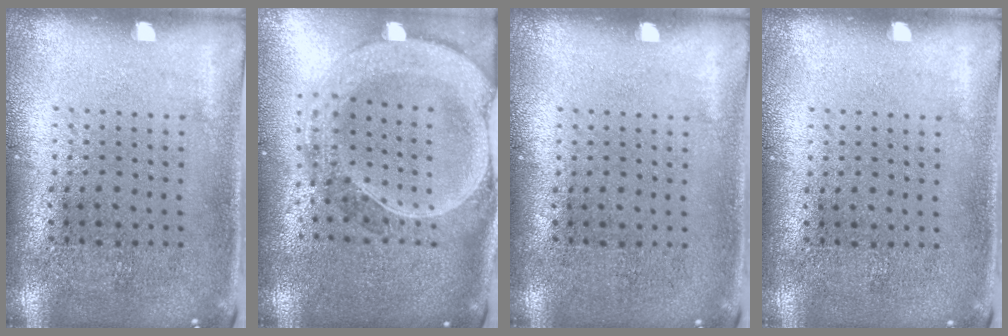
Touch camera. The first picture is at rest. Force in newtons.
{"total": 2.8, "press": 2.4, "slide": 1.3}
{"total": 0.0}
{"total": 0.0}